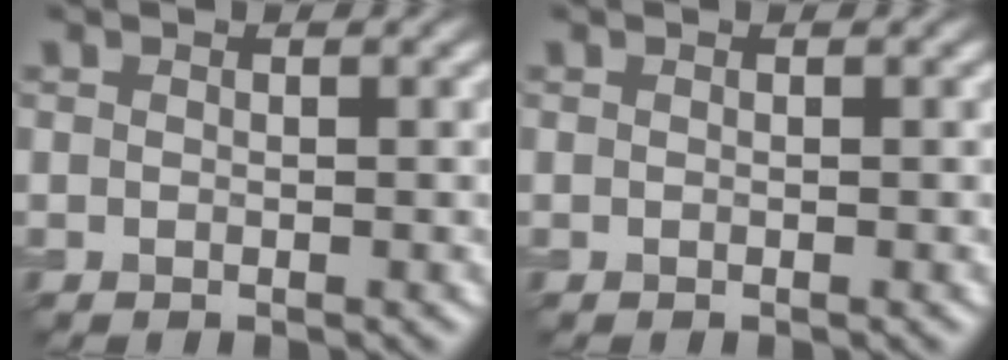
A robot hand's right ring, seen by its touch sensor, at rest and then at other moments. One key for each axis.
{"total": 0.0}